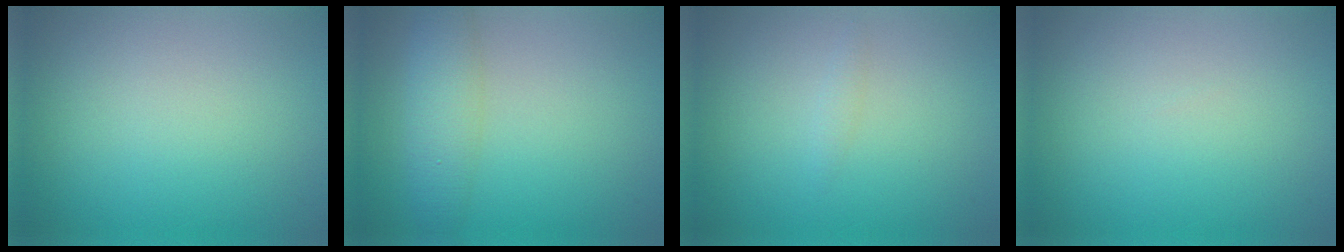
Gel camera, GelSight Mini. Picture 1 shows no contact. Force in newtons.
{"total": 3.6, "press": 3.6, "slide": 0.1}
{"total": 0.6, "press": 0.6, "slide": 0.0}
{"total": 0.0}